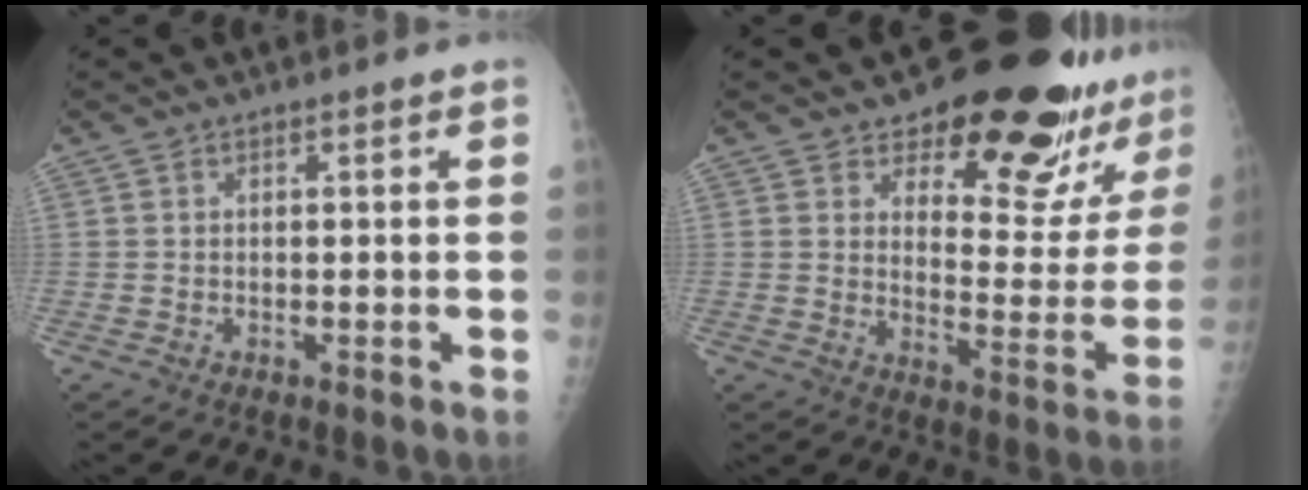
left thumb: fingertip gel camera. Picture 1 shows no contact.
{"total": 19.5, "force": [15.9, 6.6, 9.1], "torque": [-0.061, -0.132, 0.198]}